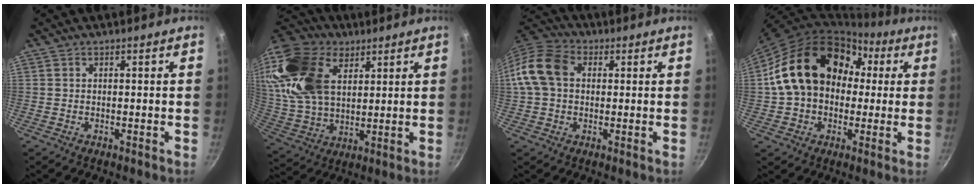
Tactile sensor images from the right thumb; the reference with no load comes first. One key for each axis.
{"total": 23.3, "fx": 9.3, "fy": 15.0, "fz": 15.2, "tx": -0.302, "ty": -0.015, "tz": 0.179}
{"total": 11.0, "fx": 1.5, "fy": 8.2, "fz": 7.2, "tx": -0.124, "ty": 0.023, "tz": 0.010}
{"total": 20.9, "fx": 2.9, "fy": 16.0, "fz": 13.2, "tx": -0.199, "ty": 0.056, "tz": 0.048}